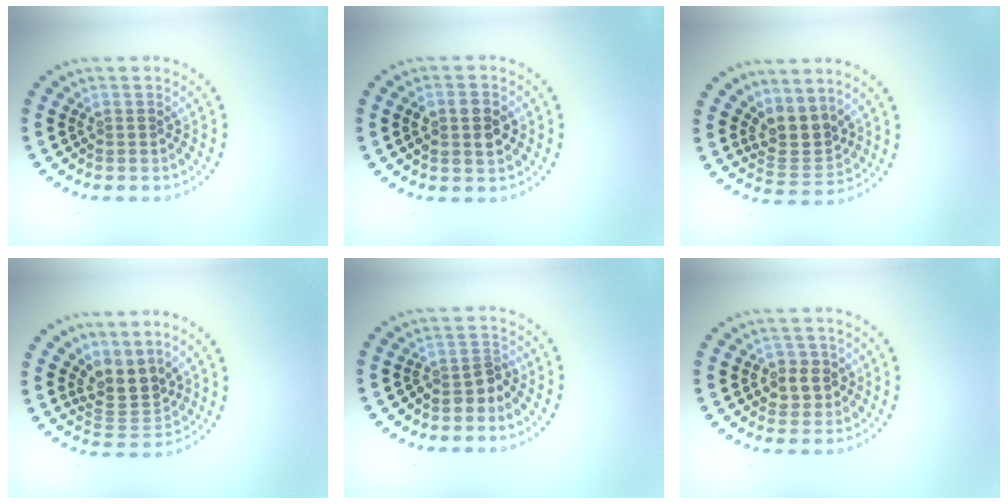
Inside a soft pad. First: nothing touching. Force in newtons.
{"total": 2.7, "press": 2.7, "slide": 0.3}
{"total": 3.2, "press": 2.4, "slide": 2.0}
{"total": 3.3, "press": 2.5, "slide": 2.2}
{"total": 2.0, "press": 1.4, "slide": 1.4}
{"total": 2.4, "press": 2.3, "slide": 0.8}